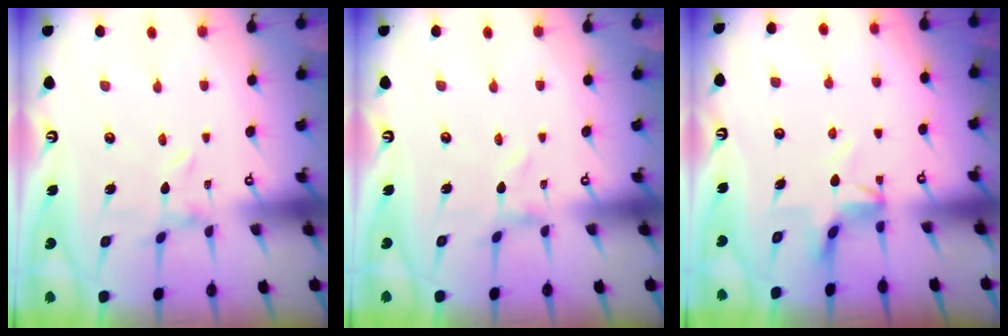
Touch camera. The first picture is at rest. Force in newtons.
{"total": 0.6, "press": 0.5, "slide": 0.1}
{"total": 4.0, "press": 4.0, "slide": 0.5}